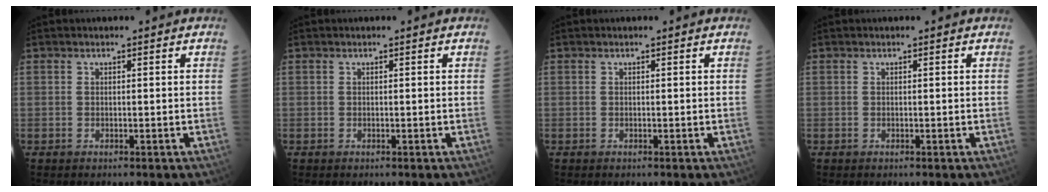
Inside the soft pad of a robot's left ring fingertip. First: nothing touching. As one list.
[{"total": 0.0}, {"total": 0.0}, {"total": 0.0}]